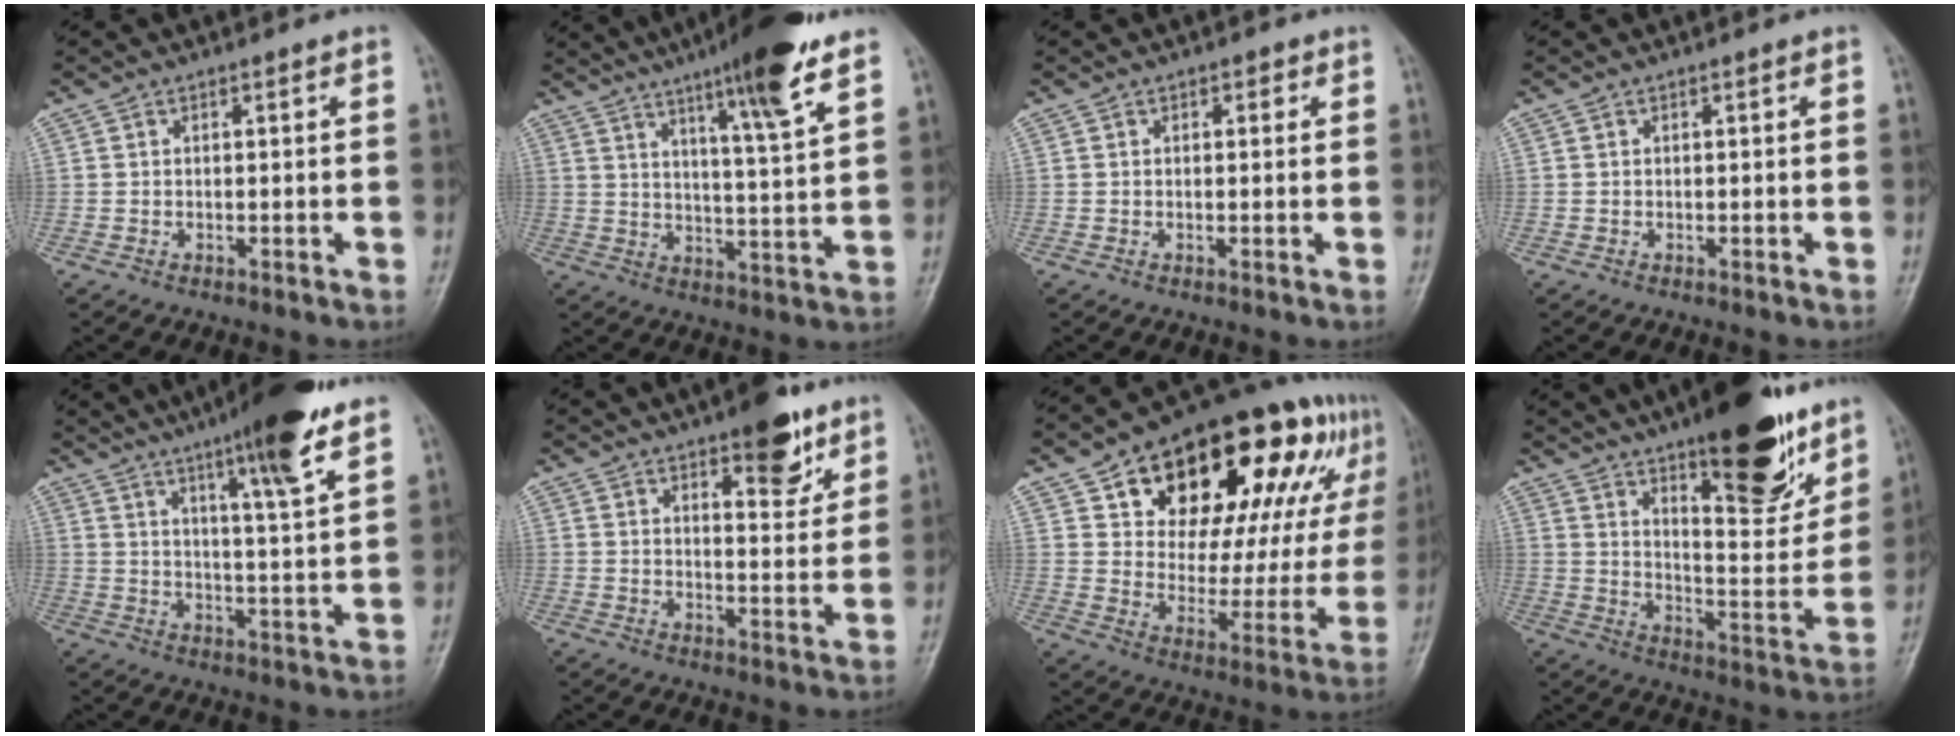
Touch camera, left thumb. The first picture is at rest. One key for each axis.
{"total": 14.0, "fx": 8.9, "fy": 1.1, "fz": 10.8, "tx": -0.162, "ty": -0.043, "tz": 0.136}
{"total": 1.2, "fx": 0.5, "fy": 0.9, "fz": 0.7, "tx": 0.003, "ty": 0.001, "tz": 0.003}
{"total": 0.0}
{"total": 14.3, "fx": 9.1, "fy": 1.4, "fz": 10.9, "tx": -0.160, "ty": -0.041, "tz": 0.138}
{"total": 9.8, "fx": 6.1, "fy": 3.7, "fz": 6.6, "tx": -0.066, "ty": -0.035, "tz": 0.085}
{"total": 29.9, "fx": 14.5, "fy": 15.2, "fz": 21.3, "tx": -0.267, "ty": 0.004, "tz": 0.223}
{"total": 22.4, "fx": 14.2, "fy": 7.2, "fz": 15.8, "tx": -0.190, "ty": -0.072, "tz": 0.219}